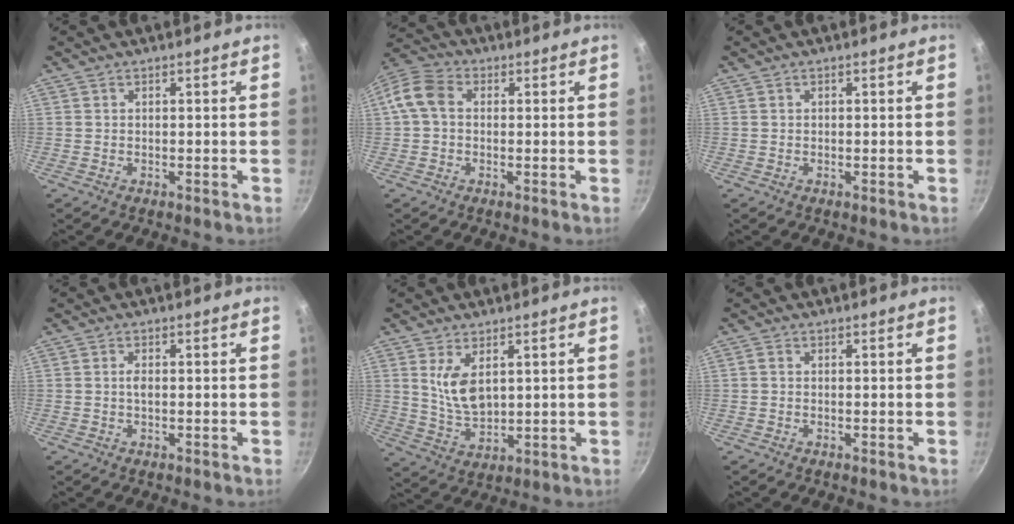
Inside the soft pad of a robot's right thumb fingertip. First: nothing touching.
{"total": 7.3, "force": [0.7, 5.5, 4.8], "torque": [-0.090, 0.020, -0.003]}
{"total": 0.5, "force": [0.2, 0.5, 0.2], "torque": [-0.002, 0.004, 0.003]}
{"total": 1.5, "force": [0.0, 0.7, 1.3], "torque": [-0.024, 0.003, -0.001]}
{"total": 7.9, "force": [2.7, 4.3, 6.0], "torque": [-0.104, -0.029, 0.063]}
{"total": 0.8, "force": [0.0, 0.6, 0.5], "torque": [-0.009, 0.004, 0.000]}